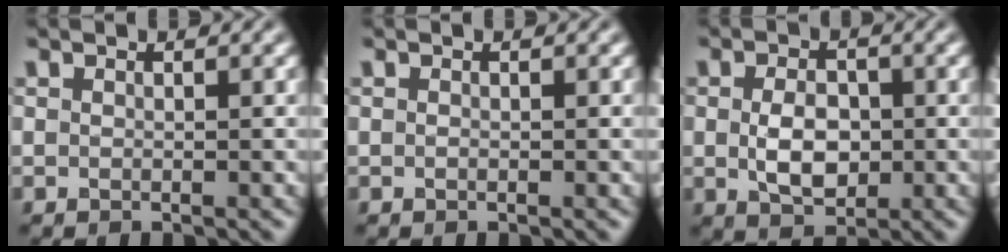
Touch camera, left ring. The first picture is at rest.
{"total": 0.0}
{"total": 3.9, "force": [-0.2, 2.6, 2.9], "torque": [-0.058, -0.003, -0.002]}